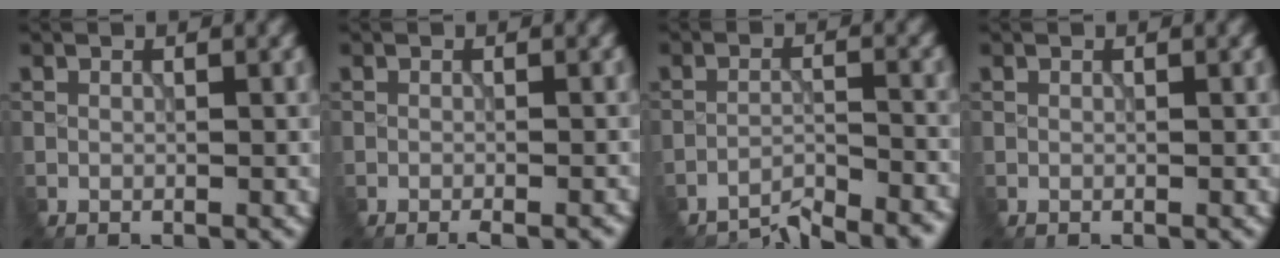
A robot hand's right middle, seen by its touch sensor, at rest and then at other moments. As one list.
[{"total": 1.9, "force": [-1.3, 0.5, 1.2], "torque": [-0.002, 0.012, -0.013]}, {"total": 3.9, "force": [-3.9, 0.1, 0.4], "torque": [-0.010, 0.010, -0.068]}, {"total": 0.0}]